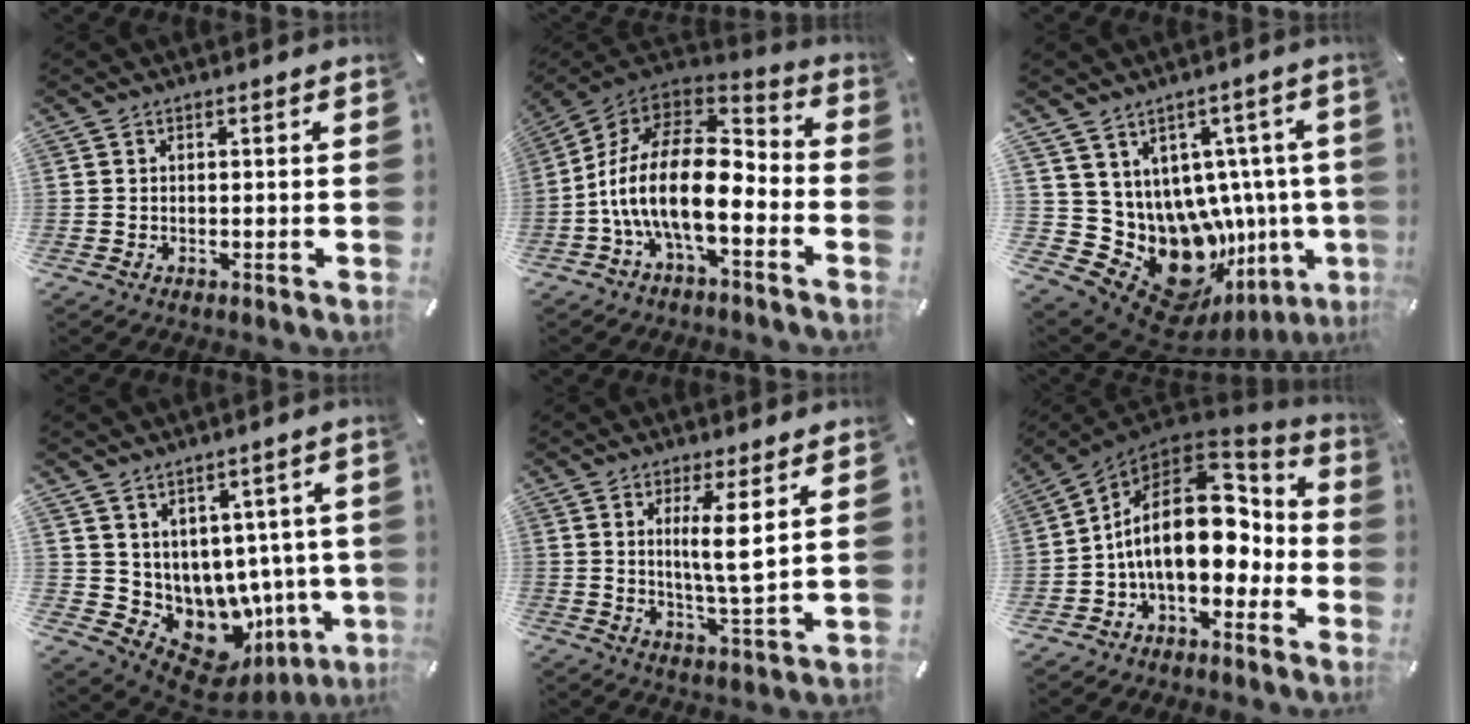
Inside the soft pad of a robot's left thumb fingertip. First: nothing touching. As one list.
[{"total": 19.8, "force": [-4.7, 9.8, 16.5], "torque": [-0.346, 0.013, -0.080]}, {"total": 17.4, "force": [-4.7, 13.6, 9.9], "torque": [-0.156, -0.029, -0.021]}, {"total": 8.1, "force": [-1.2, 7.1, 3.7], "torque": [-0.063, -0.044, 0.001]}, {"total": 7.7, "force": [2.4, 0.6, 7.3], "torque": [-0.129, -0.010, 0.034]}, {"total": 20.5, "force": [0.6, 12.5, 16.3], "torque": [-0.277, -0.007, 0.017]}]